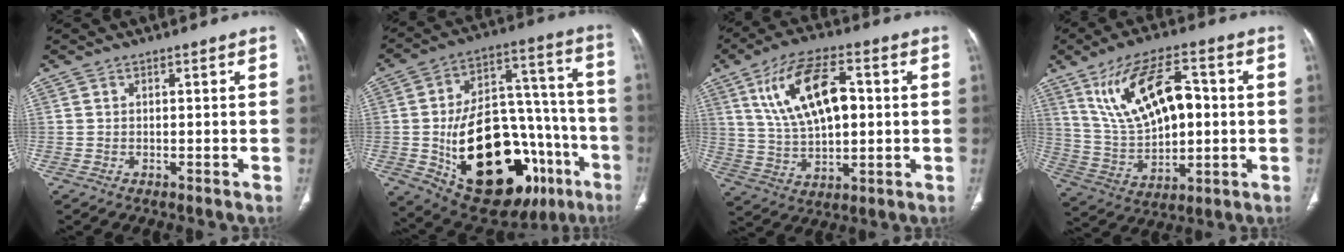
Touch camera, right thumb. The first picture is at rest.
{"total": 32.9, "force": [-11.6, 17.6, 25.3], "torque": [-0.352, 0.052, -0.152]}
{"total": 15.8, "force": [3.8, 7.9, 13.1], "torque": [-0.223, 0.003, 0.074]}
{"total": 18.0, "force": [4.3, 9.2, 14.9], "torque": [-0.244, 0.003, 0.090]}